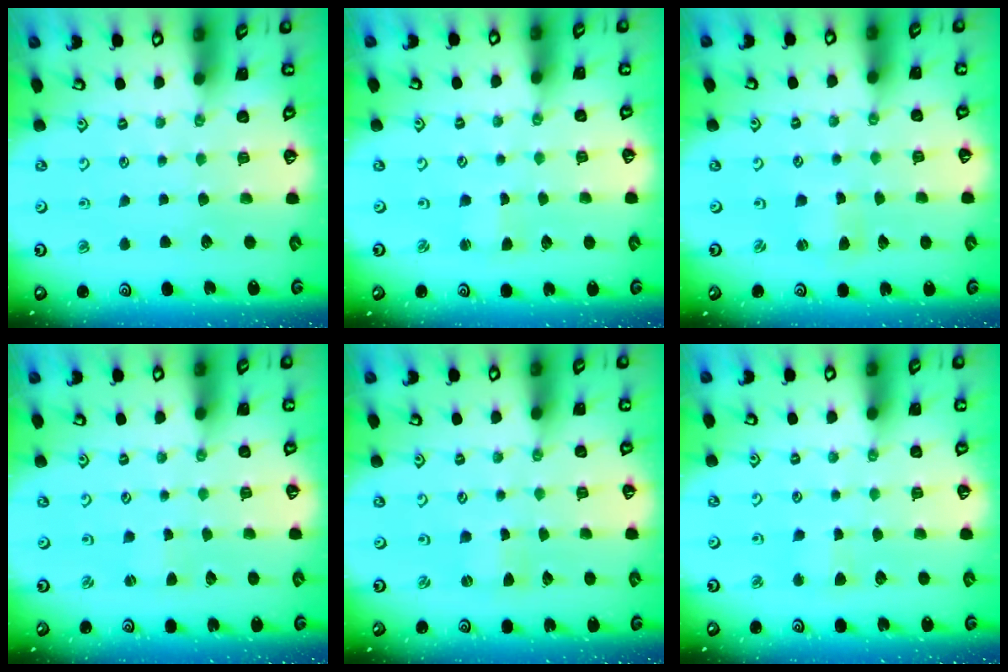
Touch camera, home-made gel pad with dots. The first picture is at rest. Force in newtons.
{"total": 1.5, "press": 1.4, "slide": 0.3}
{"total": 0.6, "press": 0.6, "slide": 0.1}
{"total": 0.7, "press": 0.7, "slide": 0.1}
{"total": 0.0}
{"total": 2.8, "press": 2.8, "slide": 0.4}